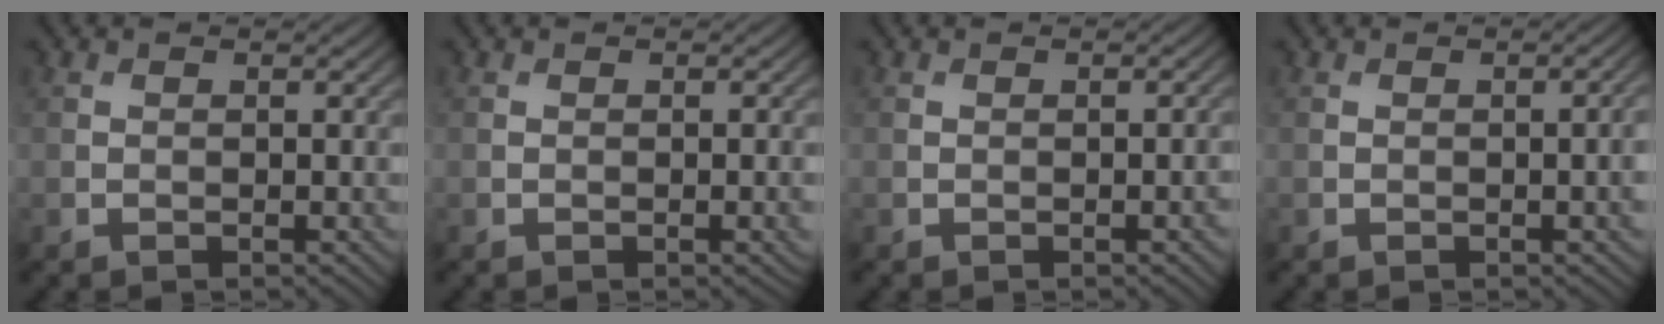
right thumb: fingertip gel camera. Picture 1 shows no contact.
{"total": 1.0, "force": [-0.2, 0.2, 1.0], "torque": [-0.013, -0.002, -0.002]}
{"total": 1.0, "force": [-0.3, 0.2, 0.9], "torque": [-0.013, 0.002, -0.004]}
{"total": 2.0, "force": [-0.1, 0.4, 2.0], "torque": [-0.023, 0.004, -0.003]}